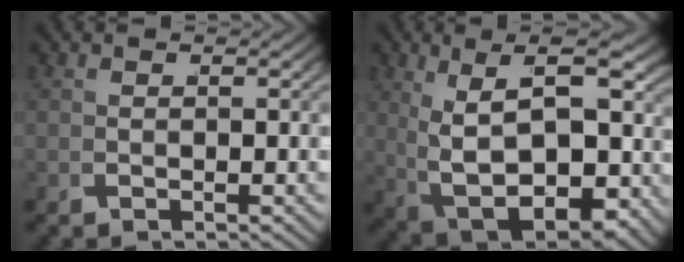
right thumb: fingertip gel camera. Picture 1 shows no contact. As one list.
[{"total": 14.6, "force": [-0.2, 9.2, 11.3], "torque": [-0.215, -0.041, 0.025]}]